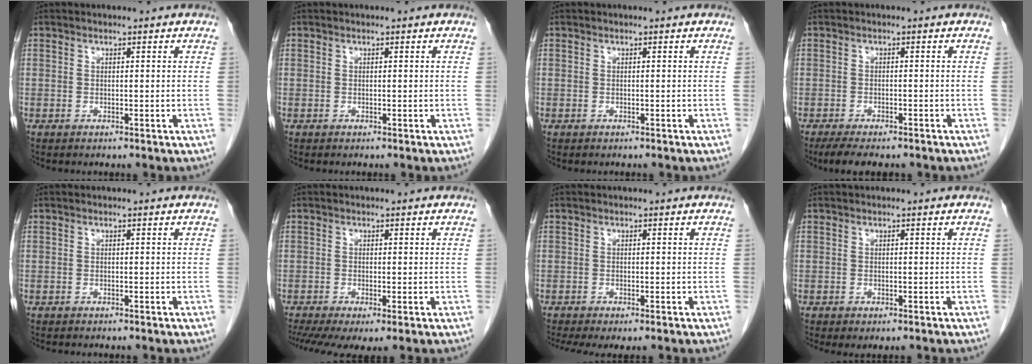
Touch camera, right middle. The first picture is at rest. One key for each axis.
{"total": 0.0}
{"total": 0.0}
{"total": 7.2, "fx": -5.8, "fy": 2.0, "fz": 3.7, "tx": -0.052, "ty": -0.010, "tz": -0.084}
{"total": 1.3, "fx": -1.2, "fy": 0.2, "fz": 0.5, "tx": -0.011, "ty": -0.003, "tz": -0.013}
{"total": 5.7, "fx": -3.4, "fy": 1.4, "fz": 4.4, "tx": -0.073, "ty": -0.014, "tz": -0.061}
{"total": 4.5, "fx": -3.5, "fy": 0.8, "fz": 2.6, "tx": -0.037, "ty": -0.012, "tz": -0.055}
{"total": 1.2, "fx": -0.9, "fy": 0.5, "fz": 0.6, "tx": -0.006, "ty": -0.003, "tz": -0.011}